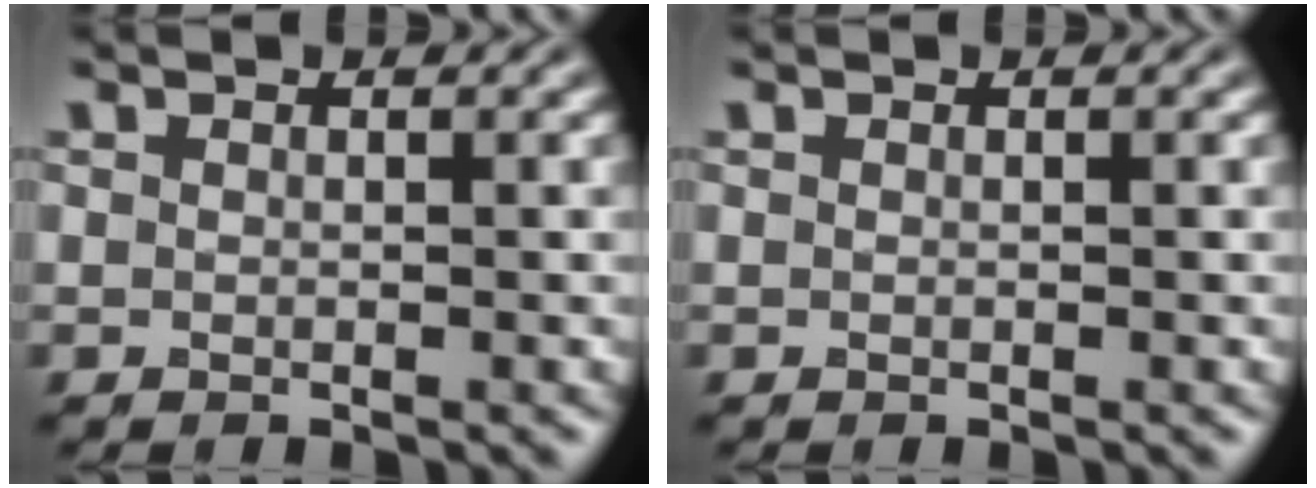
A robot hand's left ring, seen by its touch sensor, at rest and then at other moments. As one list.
[{"total": 0.0}]